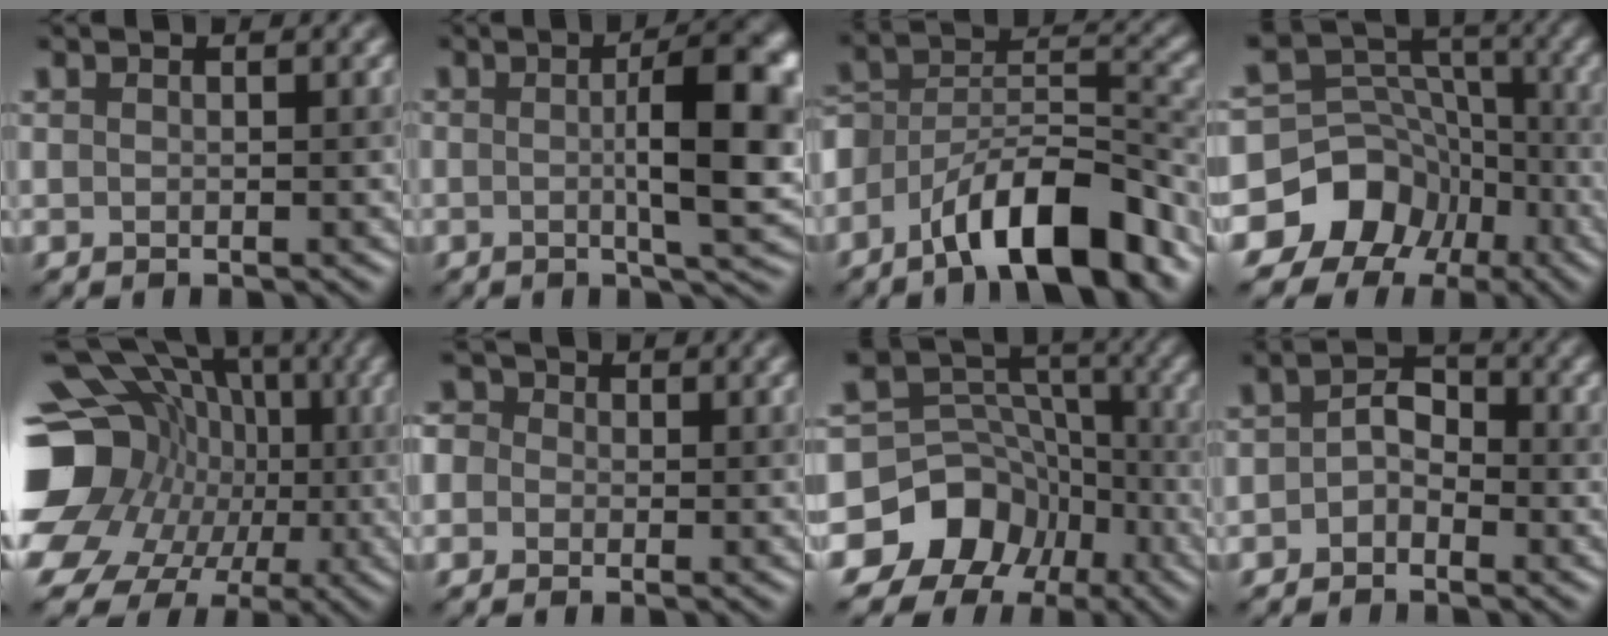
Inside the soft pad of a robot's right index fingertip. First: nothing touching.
{"total": 8.4, "force": [0.1, 1.8, 8.2], "torque": [-0.110, 0.016, 0.009]}
{"total": 9.9, "force": [-6.7, 3.4, 6.4], "torque": [-0.094, 0.029, -0.116]}
{"total": 10.1, "force": [-5.5, 8.1, 2.4], "torque": [-0.056, 0.023, -0.086]}
{"total": 18.3, "force": [-2.6, 16.0, 8.6], "torque": [-0.160, 0.014, -0.055]}
{"total": 1.9, "force": [0.0, 1.8, 0.5], "torque": [-0.005, 0.025, -0.014]}
{"total": 11.5, "force": [-6.1, 9.3, 2.9], "torque": [-0.061, 0.017, -0.097]}
{"total": 1.8, "force": [-0.8, 1.1, 1.3], "torque": [-0.025, 0.023, -0.013]}